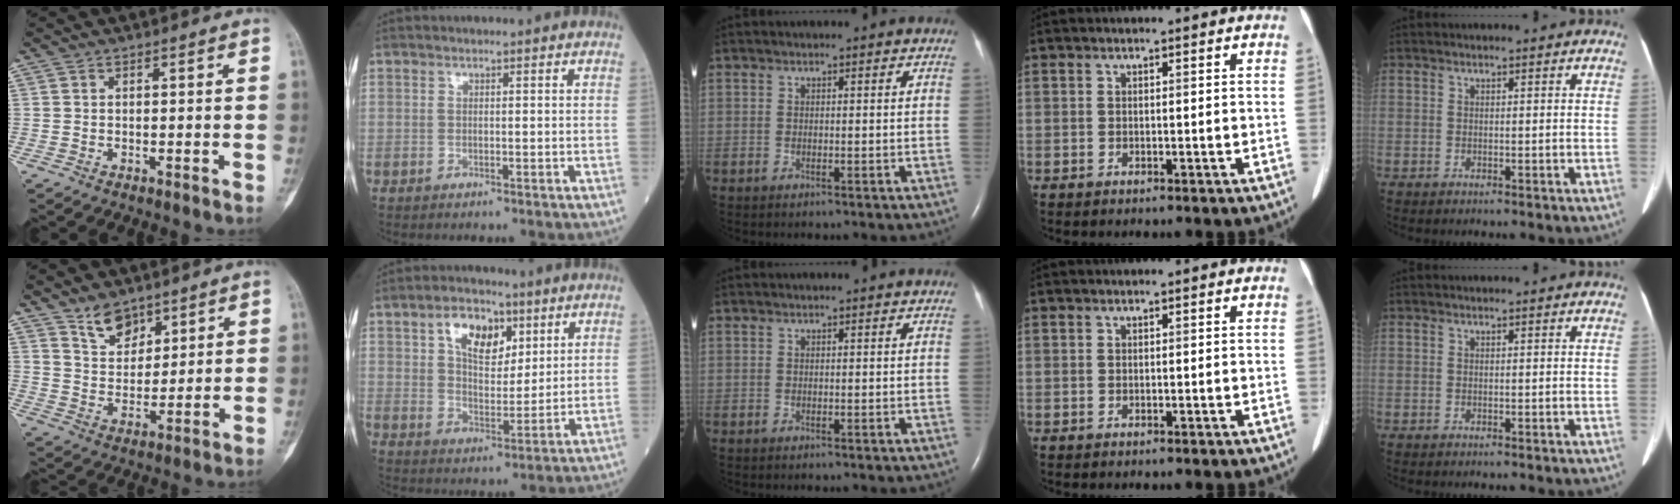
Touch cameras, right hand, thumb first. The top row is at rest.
{"thumb": {"total": 6.8, "force": [5.0, 3.9, 2.6], "torque": [-0.019, -0.040, 0.097]}, "index": {"total": 9.1, "force": [4.3, 5.0, 6.3], "torque": [-0.110, 0.016, 0.077]}}